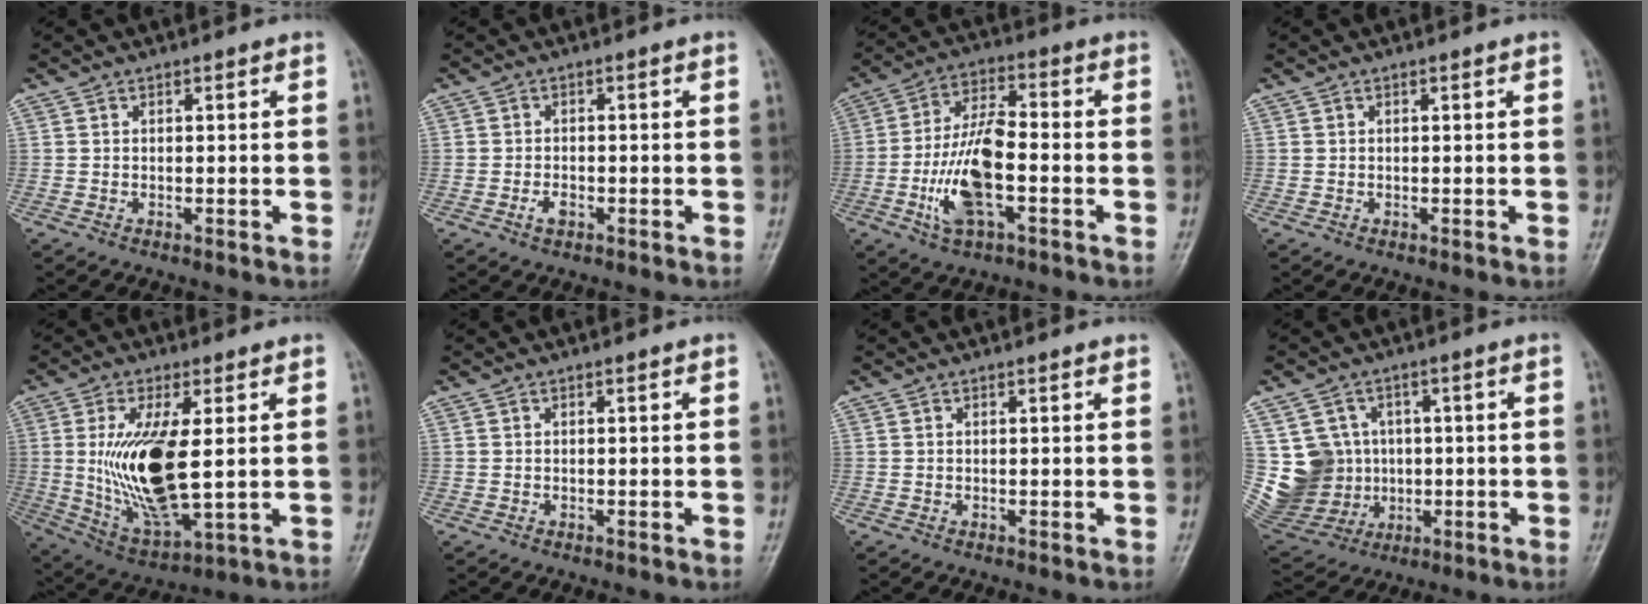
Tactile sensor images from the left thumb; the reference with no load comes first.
{"total": 2.1, "force": [-0.9, 1.3, 1.3], "torque": [-0.021, 0.007, -0.016]}
{"total": 13.1, "force": [-3.5, 5.5, 11.4], "torque": [-0.222, 0.022, -0.066]}
{"total": 0.0}
{"total": 15.9, "force": [1.3, 6.0, 14.7], "torque": [-0.283, -0.023, 0.040]}
{"total": 0.0}
{"total": 0.7, "force": [0.6, 0.0, 0.3], "torque": [-0.008, -0.001, 0.007]}
{"total": 12.6, "force": [1.3, 11.9, 4.1], "torque": [-0.056, 0.018, 0.048]}